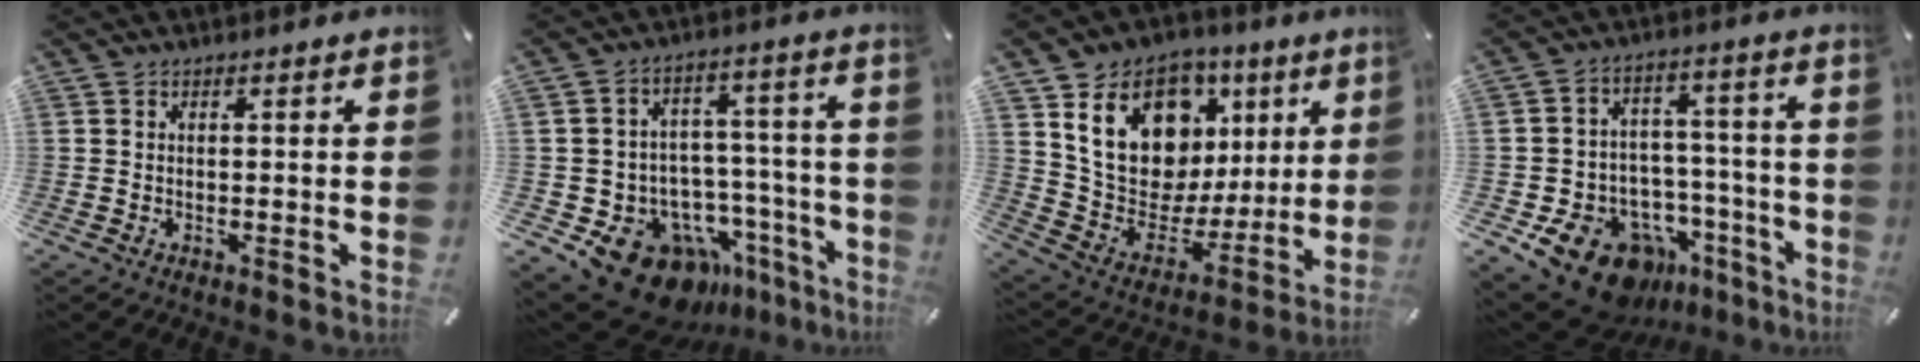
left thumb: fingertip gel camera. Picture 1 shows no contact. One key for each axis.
{"total": 18.7, "fx": -12.4, "fy": 10.9, "fz": 8.8, "tx": -0.108, "ty": 0.076, "tz": -0.192}
{"total": 20.7, "fx": 8.5, "fy": 15.3, "fz": 11.0, "tx": -0.182, "ty": -0.040, "tz": 0.167}
{"total": 17.1, "fx": -10.4, "fy": 10.9, "fz": 8.2, "tx": -0.105, "ty": 0.069, "tz": -0.160}